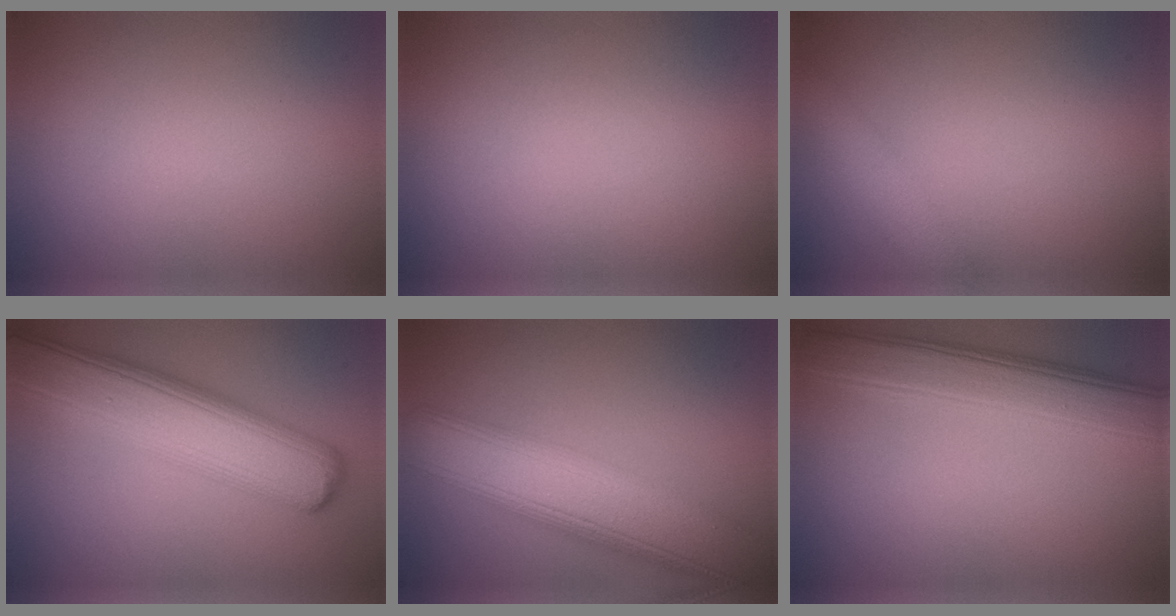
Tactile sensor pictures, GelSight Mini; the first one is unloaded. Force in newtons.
{"total": 0.0}
{"total": 2.8, "press": 2.8, "slide": 0.2}
{"total": 9.1, "press": 9.1, "slide": 0.1}
{"total": 10.8, "press": 10.7, "slide": 0.8}
{"total": 7.7, "press": 7.7, "slide": 0.3}